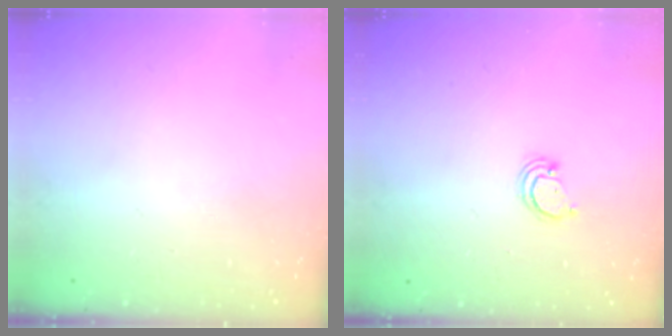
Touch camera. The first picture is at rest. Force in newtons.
{"total": 2.4, "press": 2.4, "slide": 0.2}